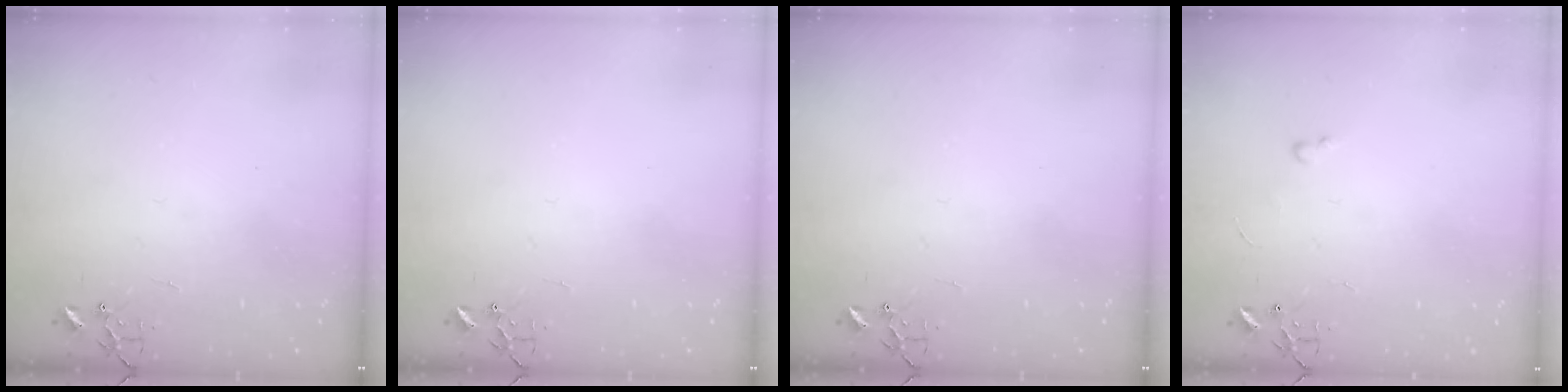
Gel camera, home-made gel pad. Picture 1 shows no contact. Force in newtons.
{"total": 0.0}
{"total": 0.0}
{"total": 2.4, "press": 2.3, "slide": 0.4}